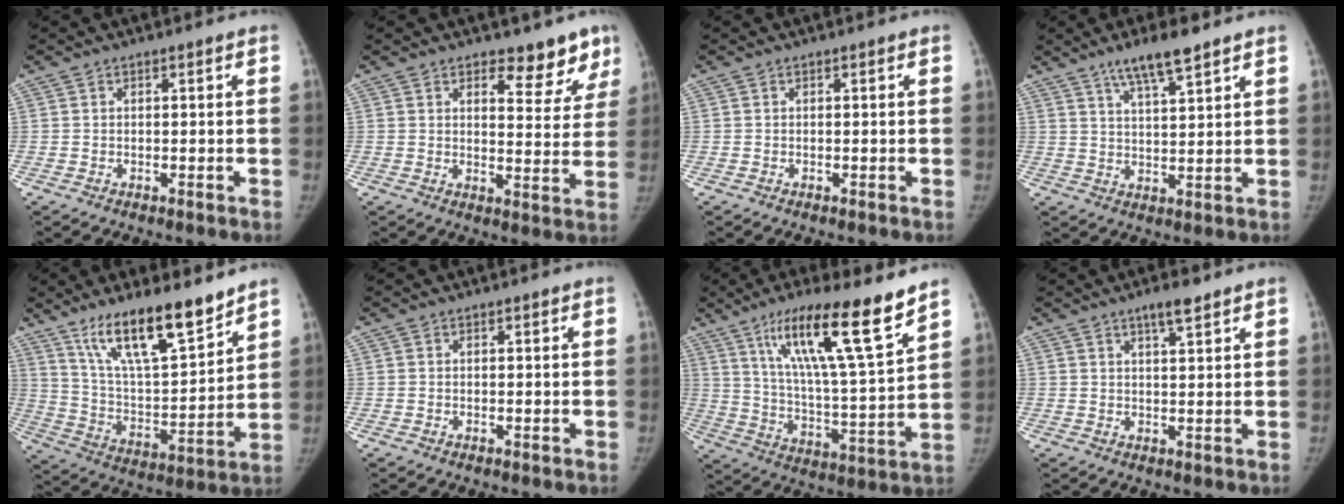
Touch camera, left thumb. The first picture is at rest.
{"total": 7.8, "force": [5.8, 3.5, 3.8], "torque": [-0.004, -0.039, 0.074]}
{"total": 0.0}
{"total": 7.8, "force": [5.6, 1.2, 5.3], "torque": [-0.093, -0.028, 0.102]}
{"total": 18.3, "force": [13.2, 4.7, 11.8], "torque": [-0.171, -0.077, 0.240]}
{"total": 0.0}
{"total": 20.0, "force": [12.7, 2.1, 15.3], "torque": [-0.236, -0.060, 0.217]}
{"total": 3.9, "force": [2.7, 0.6, 2.7], "torque": [-0.044, -0.016, 0.047]}